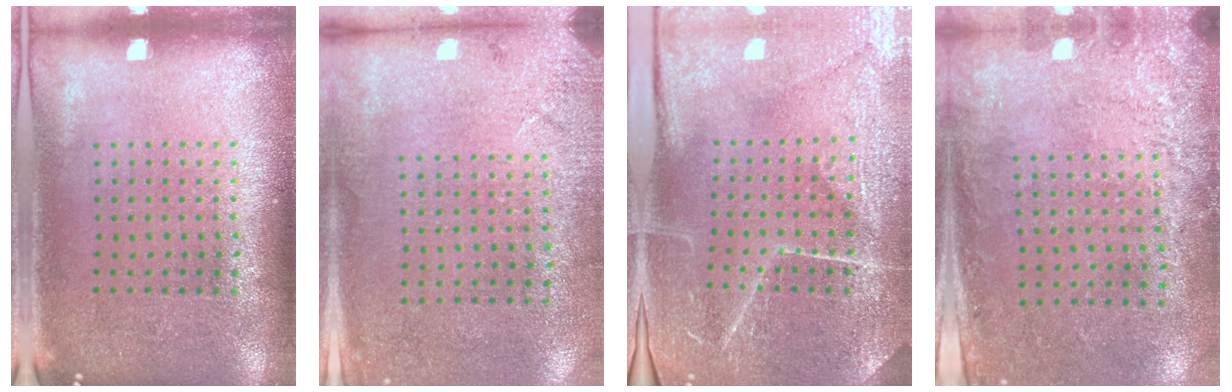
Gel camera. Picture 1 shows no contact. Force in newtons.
{"total": 2.6, "press": 2.2, "slide": 1.3}
{"total": 4.1, "press": 4.0, "slide": 1.0}
{"total": 2.8, "press": 2.0, "slide": 1.9}